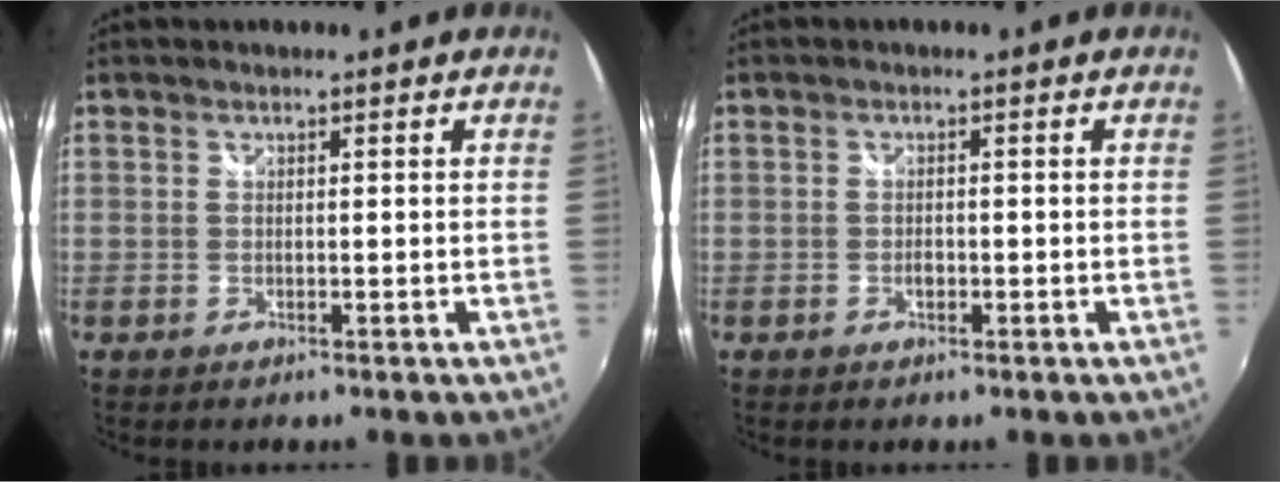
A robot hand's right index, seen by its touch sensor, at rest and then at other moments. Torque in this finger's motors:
{"motor_torque": [0.32, 0.17, 0.16, 0.03]}